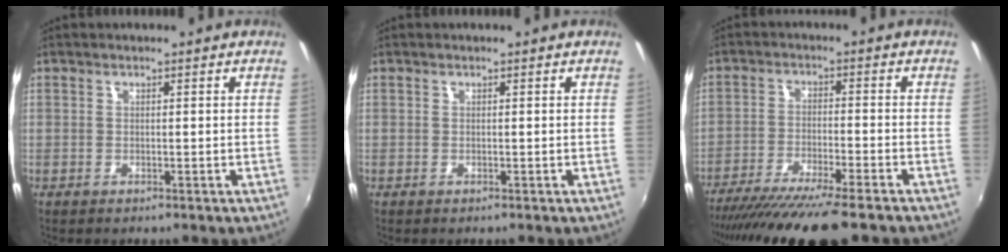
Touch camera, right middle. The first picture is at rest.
{"total": 0.0}
{"total": 15.1, "force": [-12.6, 0.8, 8.2], "torque": [-0.163, -0.041, -0.206]}